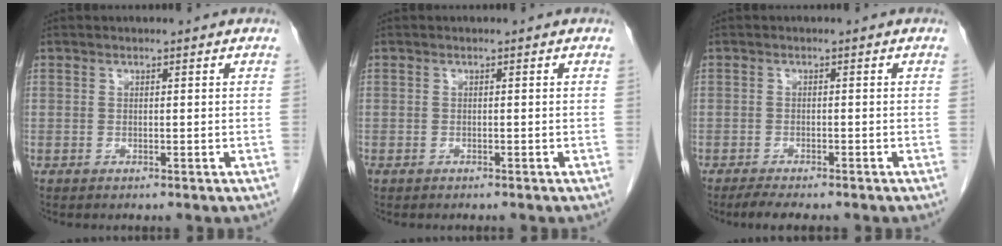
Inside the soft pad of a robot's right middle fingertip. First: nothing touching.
{"total": 0.8, "force": [-0.6, 0.3, 0.3], "torque": [-0.011, 0.000, -0.008]}
{"total": 4.2, "force": [-3.5, 0.8, 2.2], "torque": [-0.035, -0.010, -0.051]}